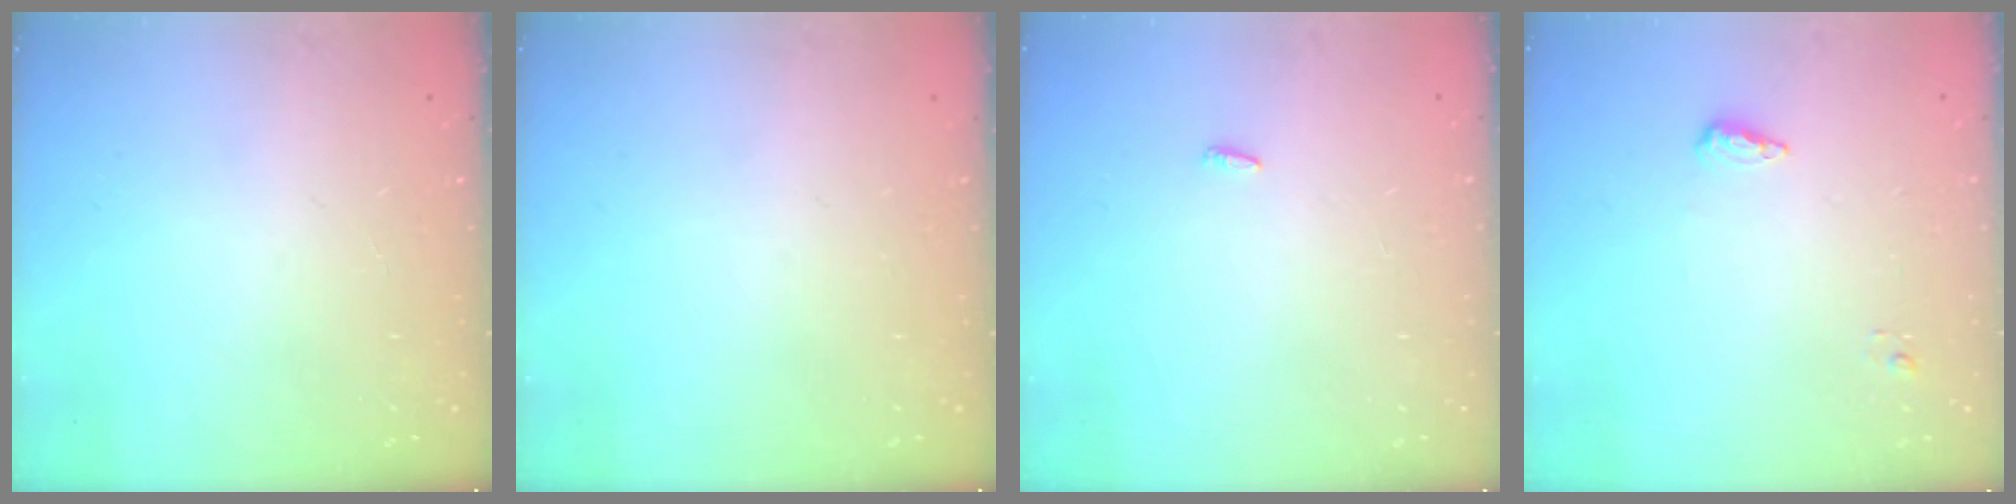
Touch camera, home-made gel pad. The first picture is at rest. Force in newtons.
{"total": 0.0}
{"total": 2.1, "press": 1.9, "slide": 0.7}
{"total": 5.6, "press": 5.4, "slide": 1.2}